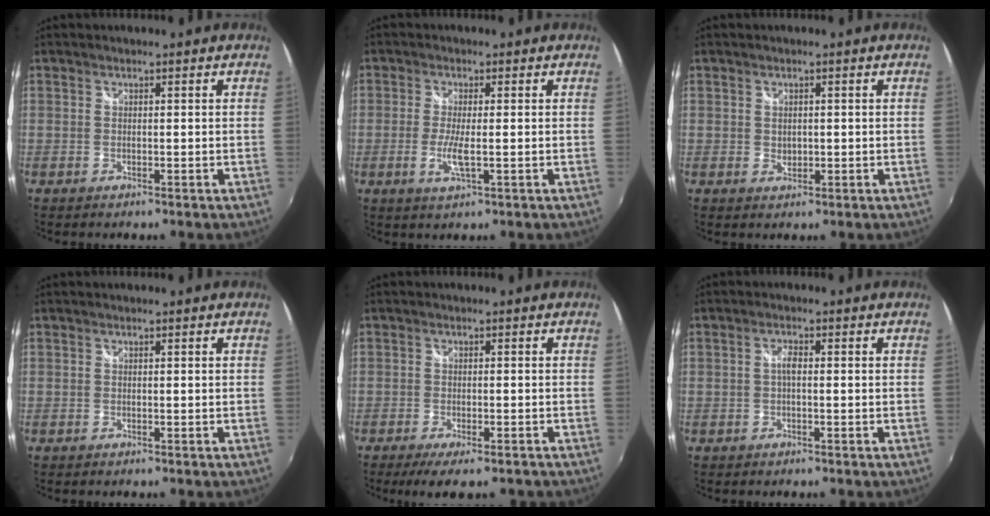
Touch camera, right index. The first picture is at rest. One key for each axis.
{"total": 4.5, "fx": -0.9, "fy": 0.6, "fz": 4.3, "tx": -0.091, "ty": -0.009, "tz": -0.019}
{"total": 1.8, "fx": 0.1, "fy": 1.5, "fz": 1.0, "tx": -0.015, "ty": 0.000, "tz": 0.002}
{"total": 0.0}
{"total": 7.3, "fx": -5.5, "fy": 1.9, "fz": 4.5, "tx": -0.098, "ty": -0.029, "tz": -0.083}
{"total": 1.5, "fx": -0.2, "fy": 0.5, "fz": 1.4, "tx": -0.028, "ty": 0.005, "tz": -0.005}